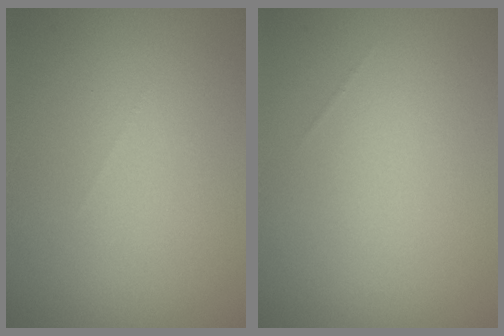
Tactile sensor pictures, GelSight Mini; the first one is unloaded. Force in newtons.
{"total": 0.0}